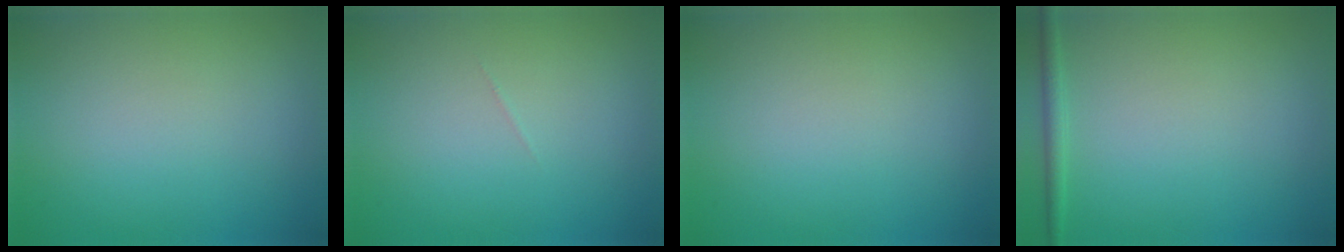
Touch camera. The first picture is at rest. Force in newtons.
{"total": 0.0}
{"total": 0.0}
{"total": 1.3, "press": 1.3, "slide": 0.1}